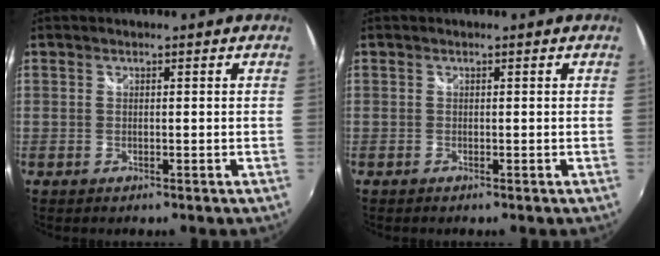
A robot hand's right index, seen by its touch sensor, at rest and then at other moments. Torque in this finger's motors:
{"motor_torque": [0.28, 0.10, 0.04, 0.01]}